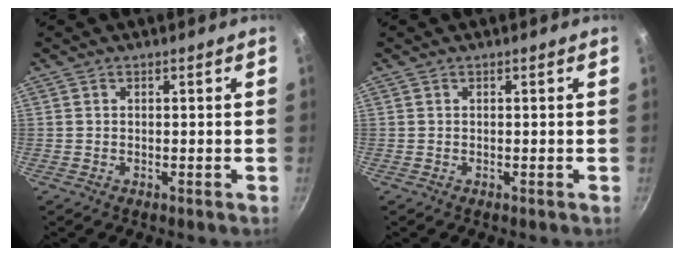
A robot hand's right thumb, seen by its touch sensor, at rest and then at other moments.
{"total": 0.0}